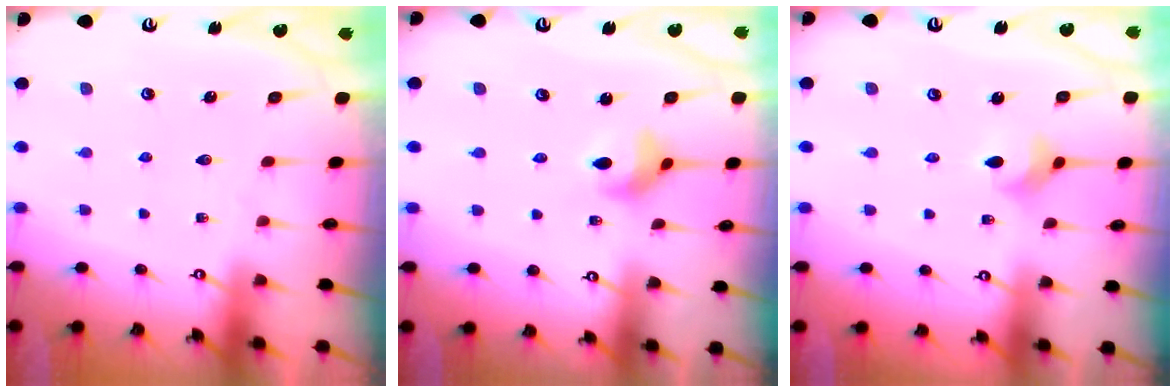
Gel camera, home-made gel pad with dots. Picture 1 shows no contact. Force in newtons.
{"total": 4.0, "press": 3.9, "slide": 0.5}
{"total": 3.5, "press": 3.5, "slide": 0.6}